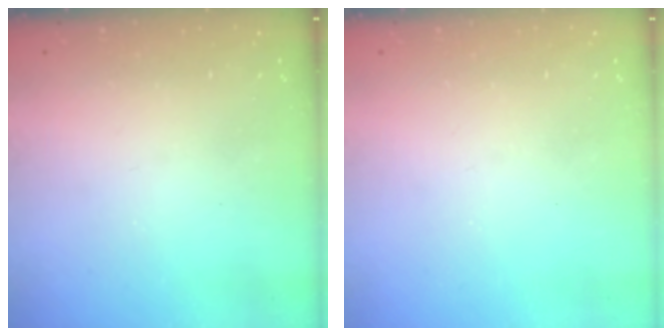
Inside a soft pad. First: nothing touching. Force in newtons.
{"total": 0.0}